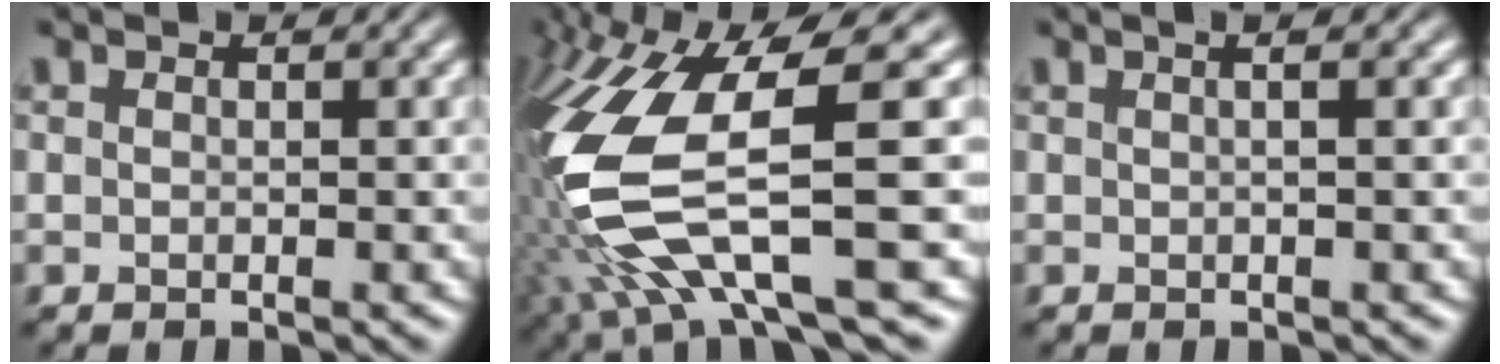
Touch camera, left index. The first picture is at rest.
{"total": 12.7, "force": [-2.7, 3.9, 11.8], "torque": [-0.269, -0.015, -0.036]}
{"total": 2.6, "force": [1.1, 1.2, 2.1], "torque": [-0.008, 0.024, -0.012]}